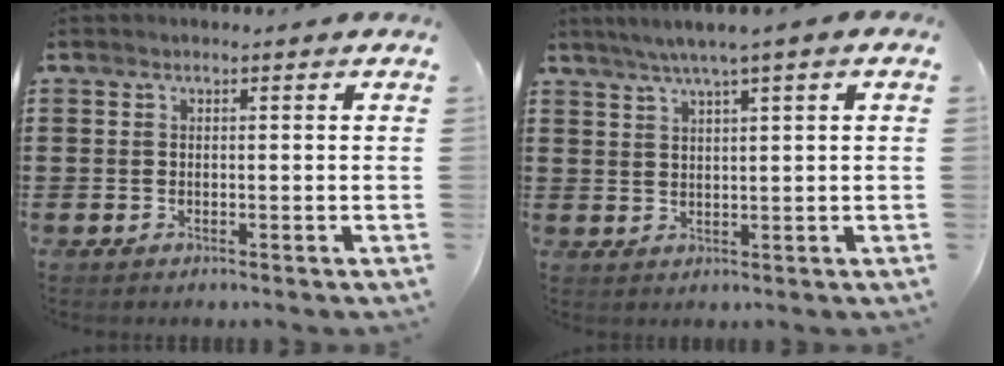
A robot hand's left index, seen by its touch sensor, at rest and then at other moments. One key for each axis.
{"total": 3.0, "fx": 1.8, "fy": -0.2, "fz": 2.5, "tx": -0.049, "ty": 0.000, "tz": 0.030}